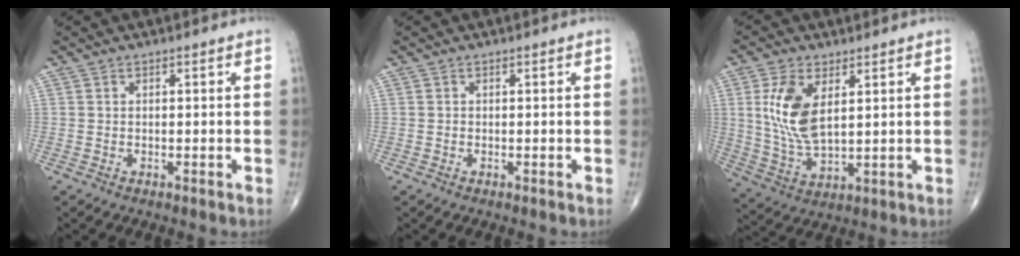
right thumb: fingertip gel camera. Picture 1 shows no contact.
{"total": 0.0}
{"total": 11.0, "force": [3.1, 5.5, 9.0], "torque": [-0.181, -0.015, 0.068]}